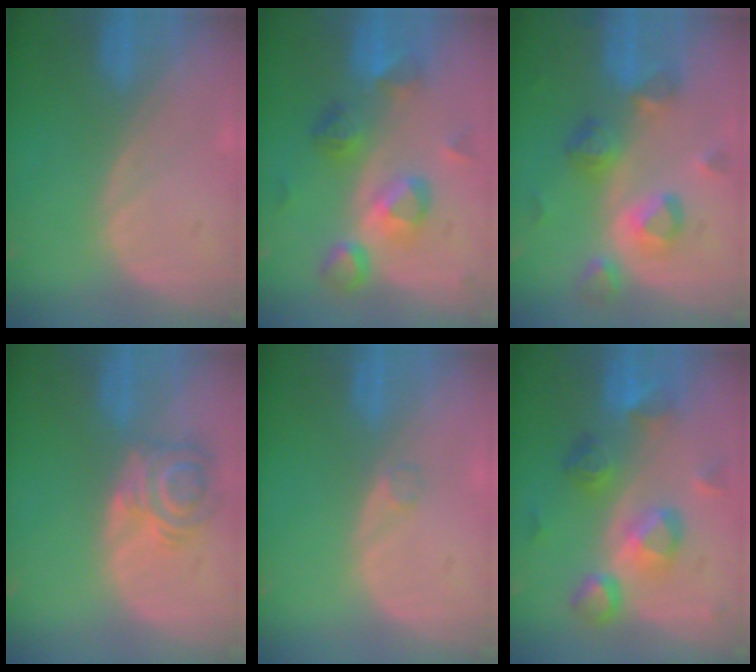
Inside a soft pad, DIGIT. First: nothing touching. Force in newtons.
{"total": 7.7, "press": 7.7, "slide": 0.7}
{"total": 8.3, "press": 7.8, "slide": 2.8}
{"total": 5.6, "press": 5.5, "slide": 1.0}
{"total": 0.9, "press": 0.9, "slide": 0.1}
{"total": 8.5, "press": 8.2, "slide": 2.0}